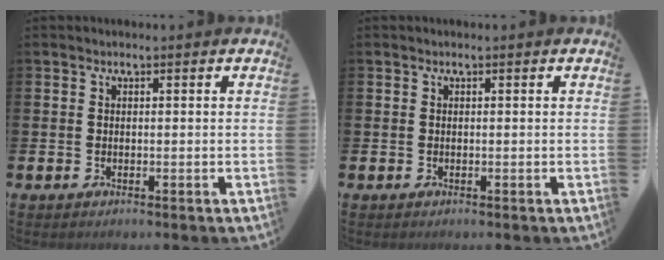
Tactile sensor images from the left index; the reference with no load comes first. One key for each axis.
{"total": 0.0}